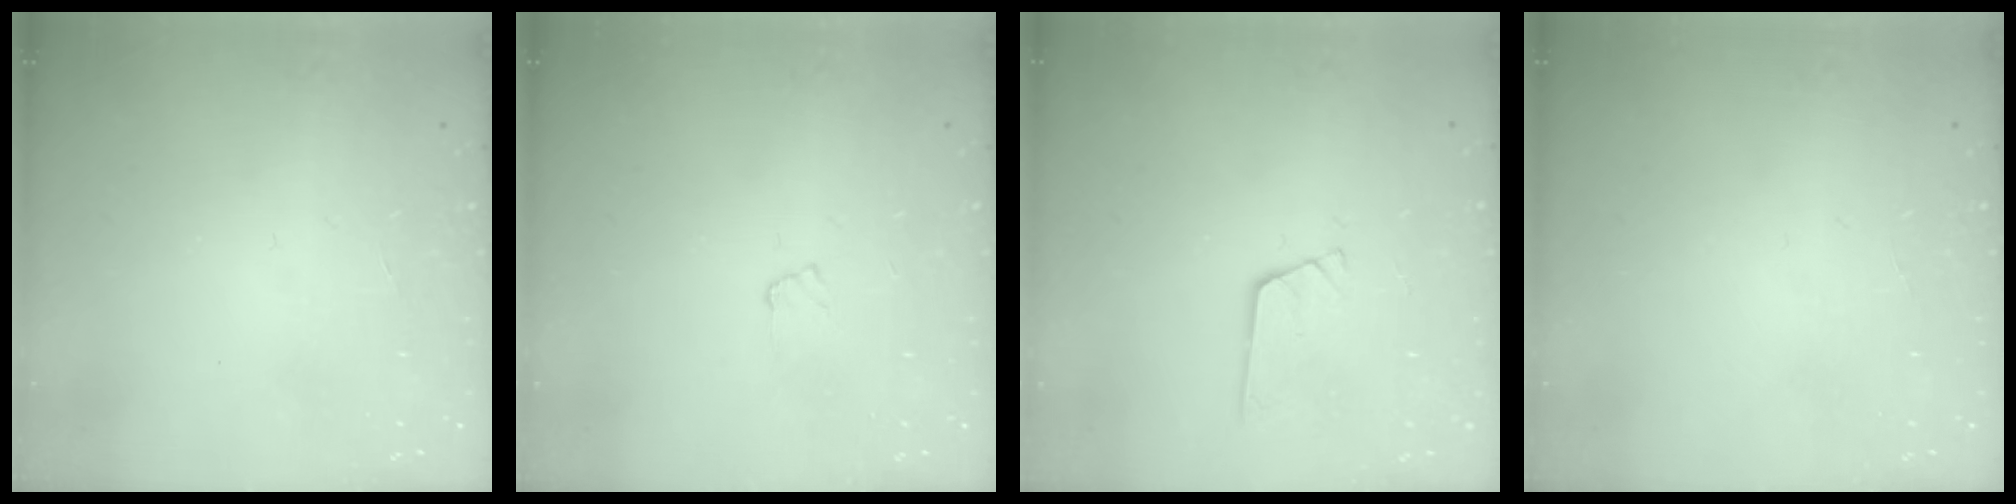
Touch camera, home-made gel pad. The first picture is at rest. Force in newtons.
{"total": 5.1, "press": 5.1, "slide": 0.5}
{"total": 3.2, "press": 3.2, "slide": 0.2}
{"total": 0.0}